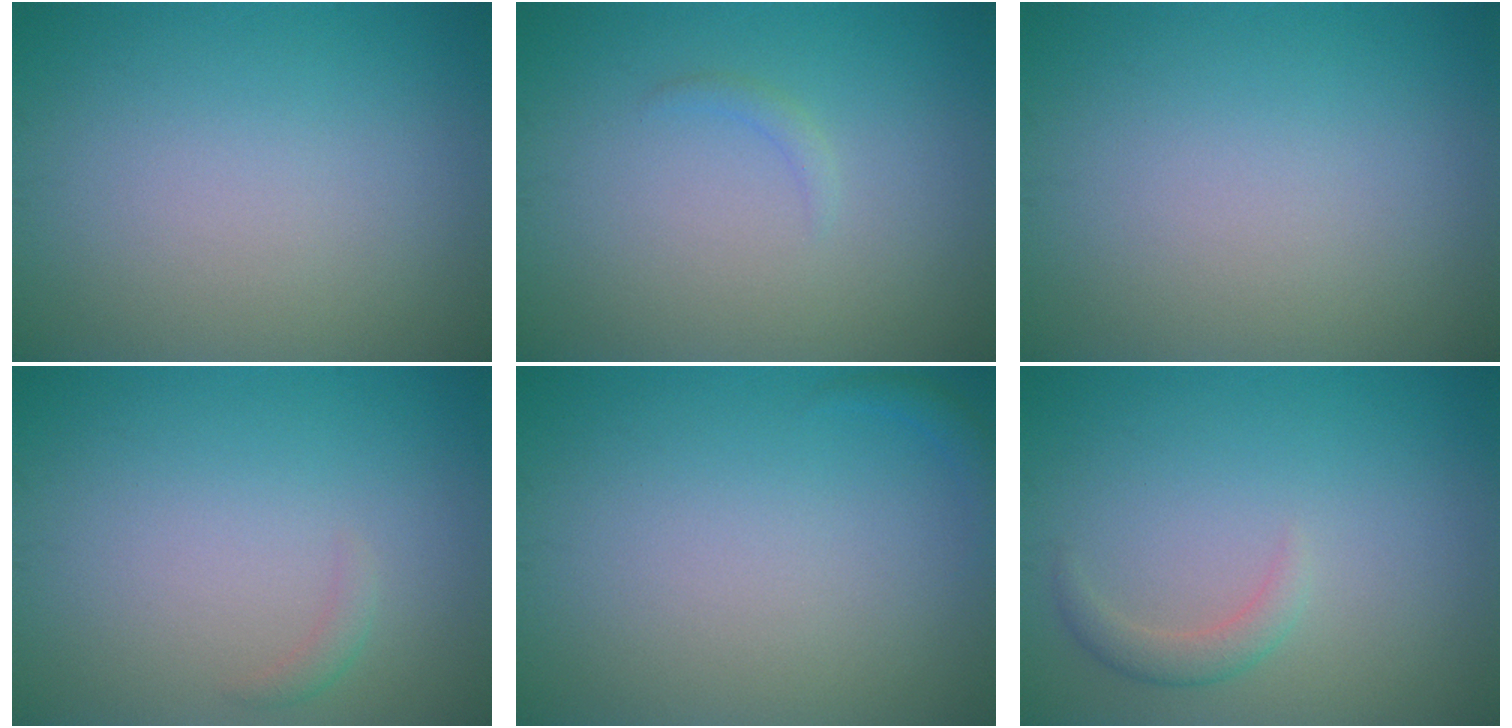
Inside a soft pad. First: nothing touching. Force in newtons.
{"total": 0.7, "press": 0.7, "slide": 0.1}
{"total": 0.0}
{"total": 0.8, "press": 0.8, "slide": 0.0}
{"total": 0.7, "press": 0.7, "slide": 0.1}
{"total": 1.6, "press": 1.6, "slide": 0.1}